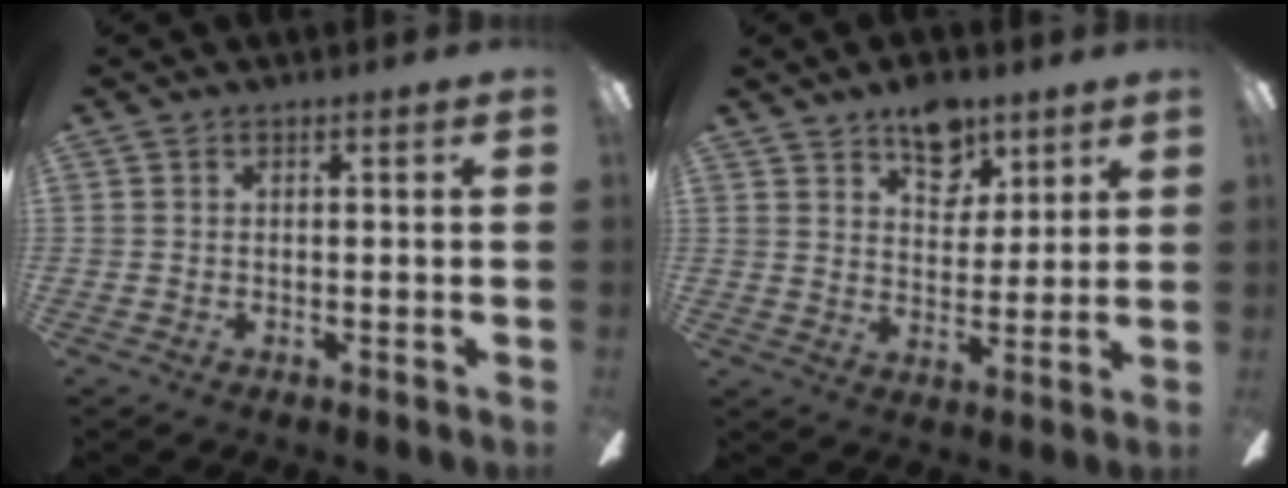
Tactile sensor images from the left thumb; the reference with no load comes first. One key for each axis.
{"total": 10.3, "fx": 7.0, "fy": 5.9, "fz": 4.8, "tx": -0.049, "ty": -0.035, "tz": 0.122}